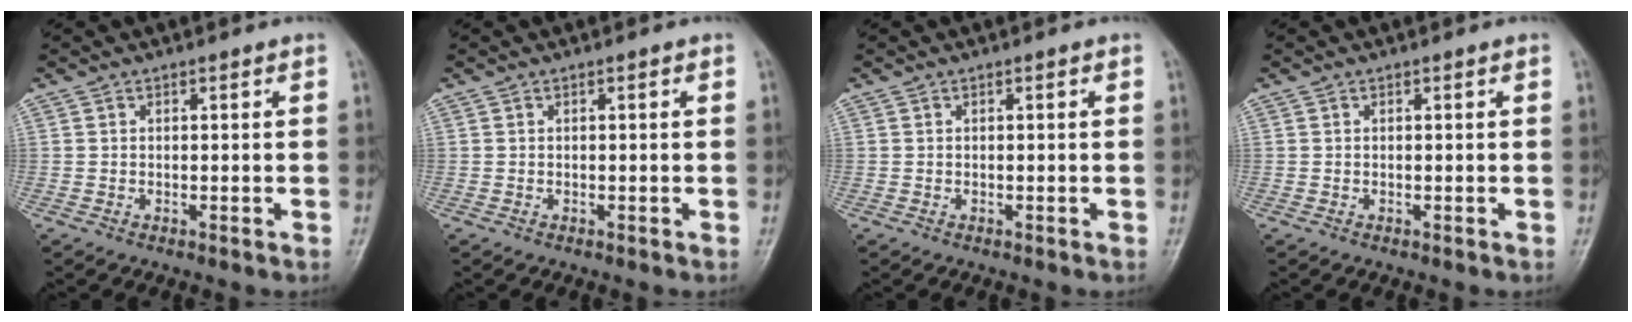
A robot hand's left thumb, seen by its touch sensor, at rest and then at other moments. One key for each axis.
{"total": 0.0}
{"total": 0.0}
{"total": 0.0}